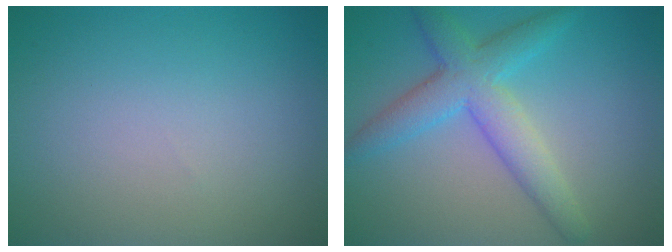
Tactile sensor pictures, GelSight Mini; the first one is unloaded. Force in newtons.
{"total": 5.1, "press": 5.1, "slide": 0.1}